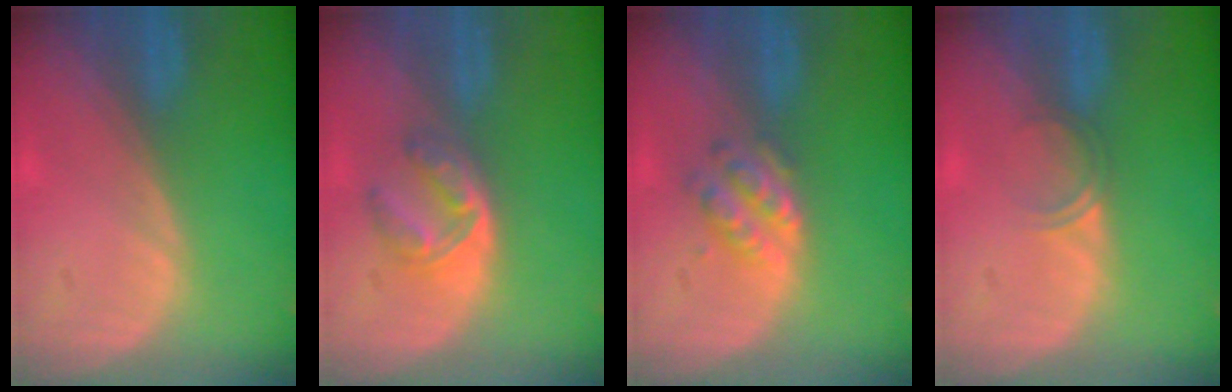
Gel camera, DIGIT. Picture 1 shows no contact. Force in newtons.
{"total": 5.6, "press": 4.9, "slide": 2.6}
{"total": 4.9, "press": 4.3, "slide": 2.3}
{"total": 1.8, "press": 1.5, "slide": 1.1}